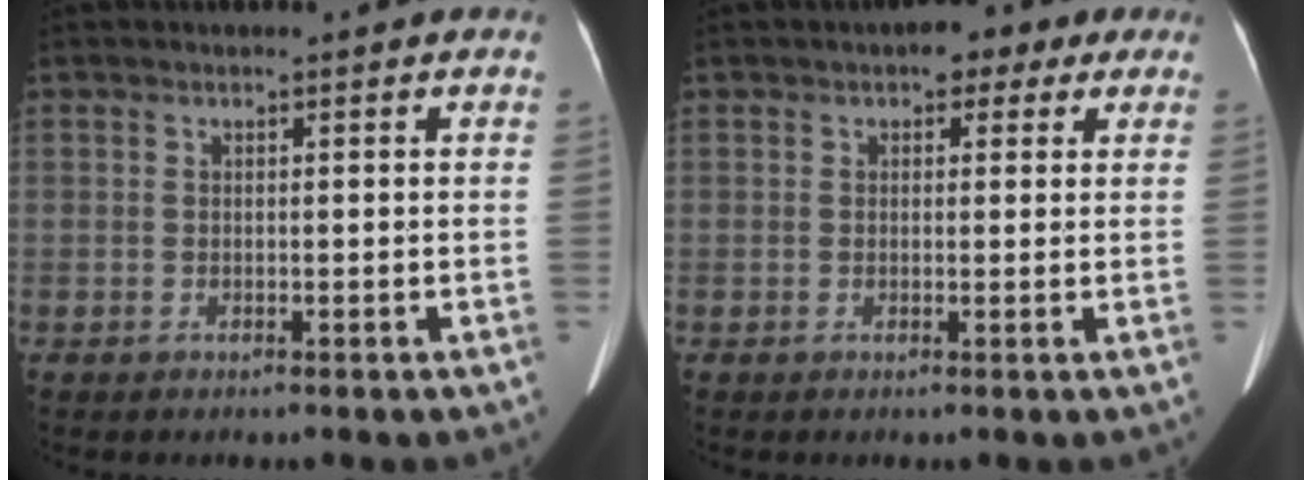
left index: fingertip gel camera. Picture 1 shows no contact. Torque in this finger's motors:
{"motor_torque": [0.89, -1.25, -0.02, 0.00]}